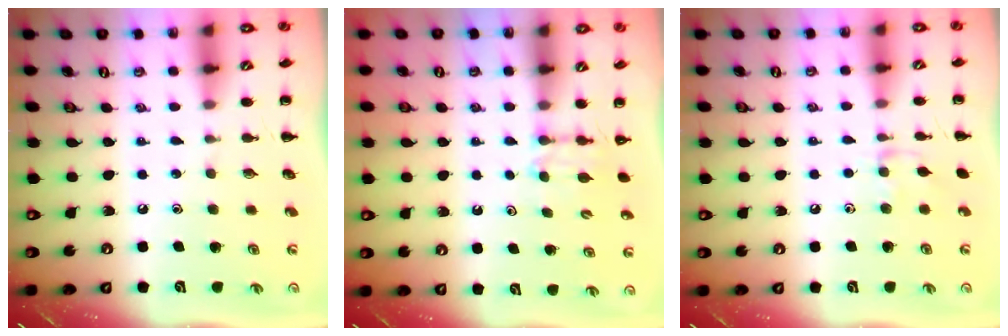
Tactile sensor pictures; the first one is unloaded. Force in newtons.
{"total": 4.2, "press": 4.0, "slide": 1.3}
{"total": 4.7, "press": 4.5, "slide": 1.2}